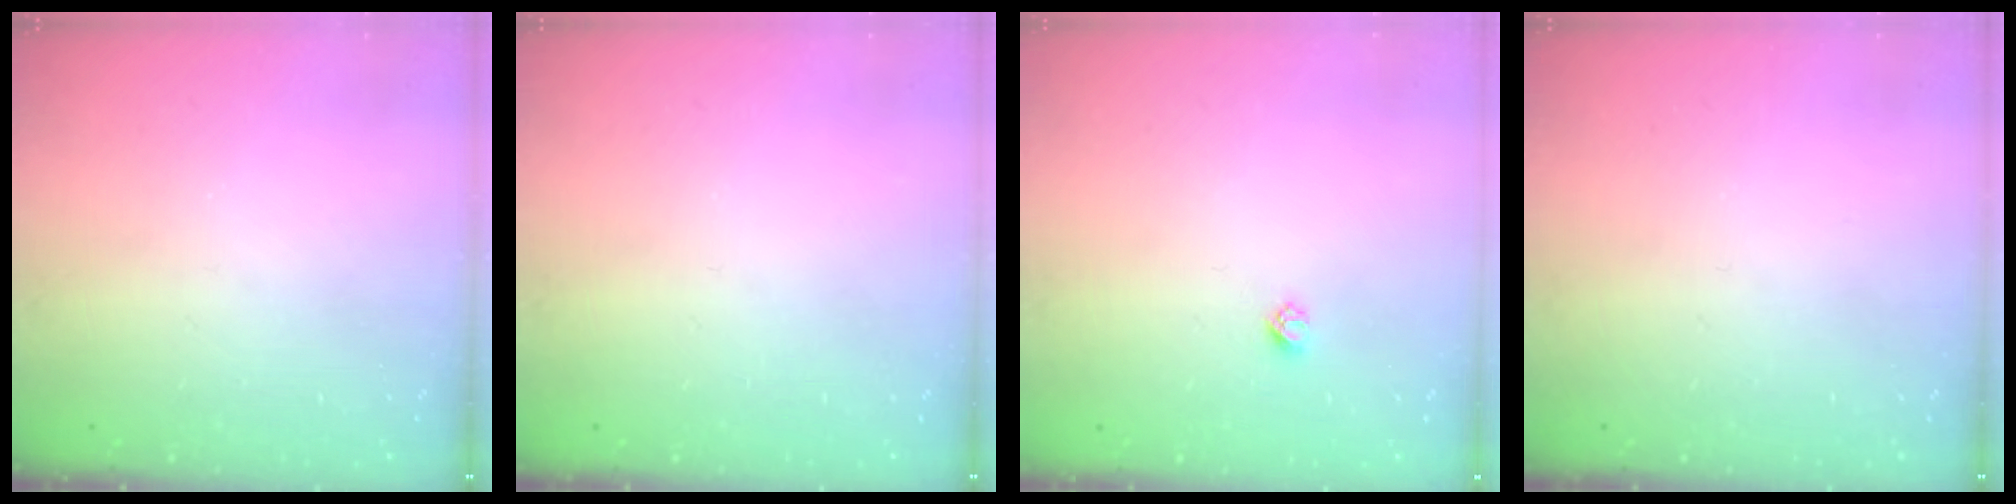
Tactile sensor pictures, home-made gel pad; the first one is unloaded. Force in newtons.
{"total": 0.0}
{"total": 2.4, "press": 2.4, "slide": 0.2}
{"total": 0.0}